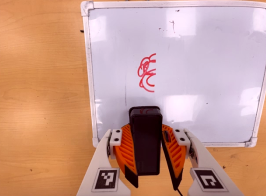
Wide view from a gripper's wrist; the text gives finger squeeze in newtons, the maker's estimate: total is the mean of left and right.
{"total": 11.8, "left": 10.5, "right": 13.0}